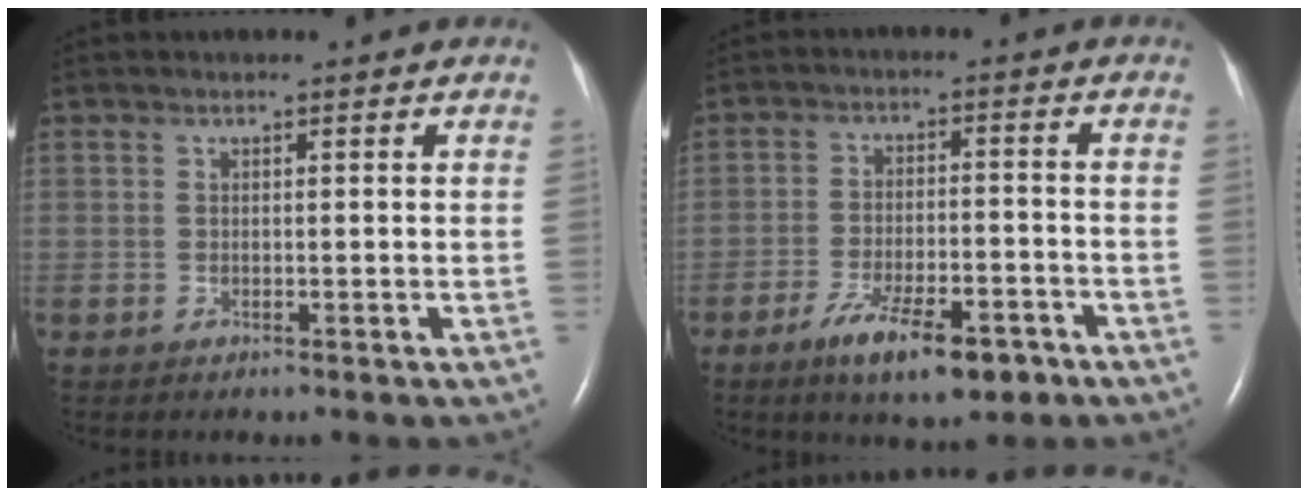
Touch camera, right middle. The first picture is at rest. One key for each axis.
{"total": 9.5, "fx": -6.0, "fy": 2.8, "fz": 6.8, "tx": -0.120, "ty": -0.008, "tz": -0.093}